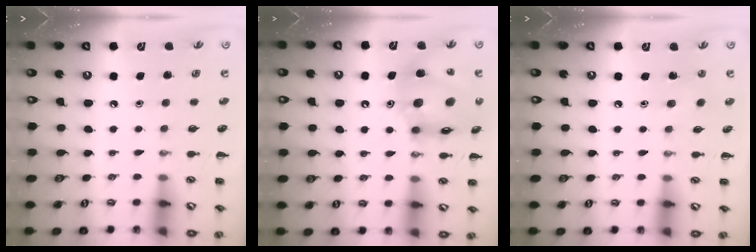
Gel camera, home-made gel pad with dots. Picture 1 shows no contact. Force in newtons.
{"total": 17.4, "press": 16.9, "slide": 4.0}
{"total": 5.7, "press": 5.4, "slide": 1.6}